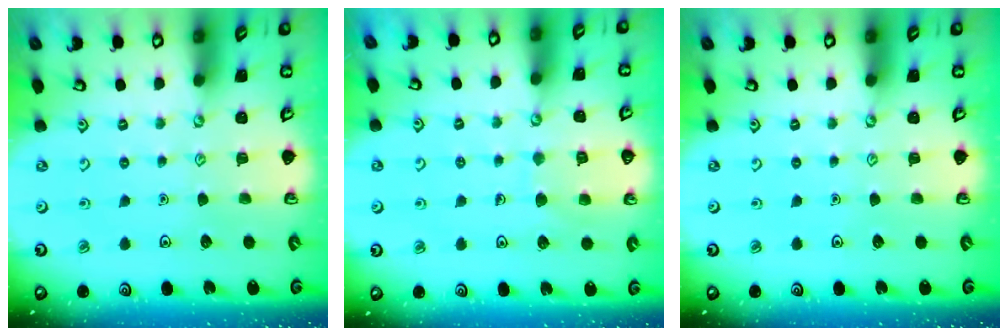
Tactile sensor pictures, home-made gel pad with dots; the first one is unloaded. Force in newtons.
{"total": 7.4, "press": 7.4, "slide": 0.4}
{"total": 0.0}